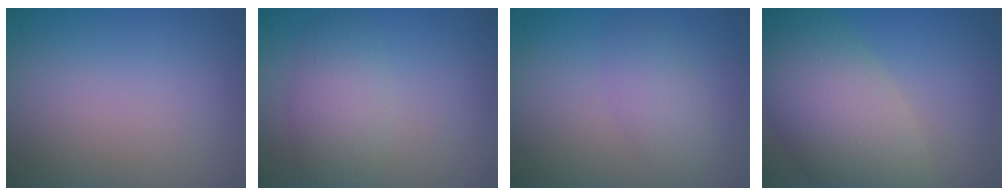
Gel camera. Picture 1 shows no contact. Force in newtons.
{"total": 3.8, "press": 3.8, "slide": 0.1}
{"total": 2.4, "press": 2.4, "slide": 0.1}
{"total": 9.5, "press": 9.4, "slide": 0.4}